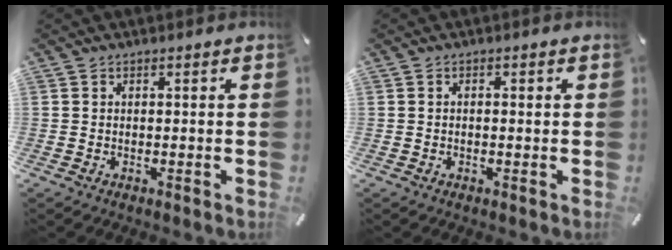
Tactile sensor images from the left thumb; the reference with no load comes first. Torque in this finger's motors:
{"motor_torque": [-0.07, -0.28, 0.03, 0.09, -0.01]}